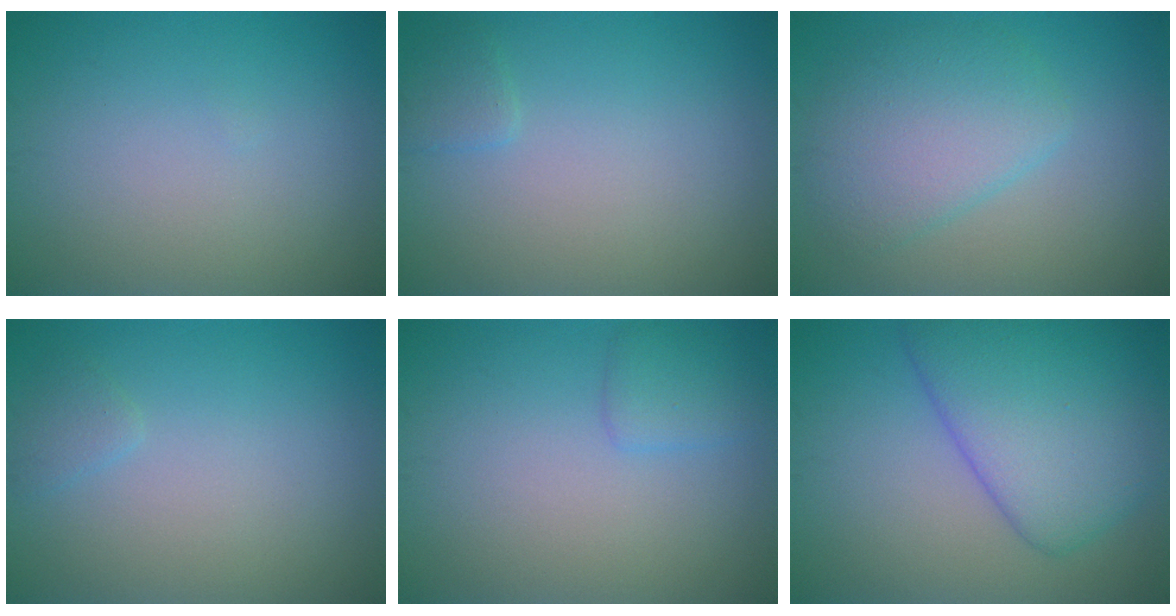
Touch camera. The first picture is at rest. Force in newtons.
{"total": 1.0, "press": 1.0, "slide": 0.1}
{"total": 4.8, "press": 4.8, "slide": 0.3}
{"total": 0.9, "press": 0.9, "slide": 0.1}
{"total": 1.6, "press": 1.6, "slide": 0.0}
{"total": 7.8, "press": 7.8, "slide": 0.5}